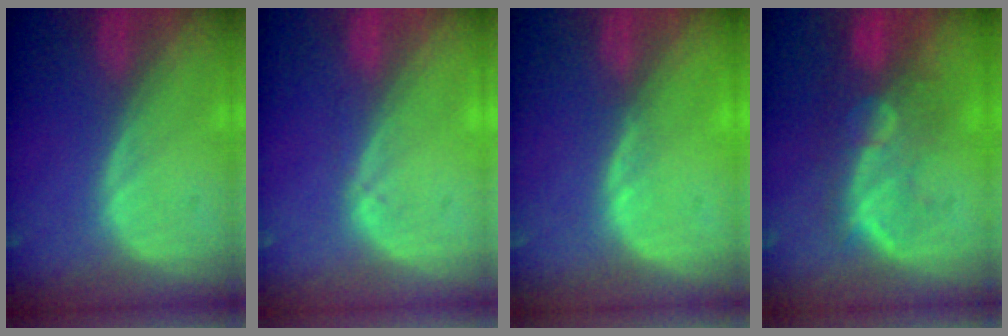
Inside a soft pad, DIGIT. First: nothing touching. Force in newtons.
{"total": 0.9, "press": 0.8, "slide": 0.2}
{"total": 0.7, "press": 0.7, "slide": 0.2}
{"total": 9.9, "press": 8.6, "slide": 4.9}